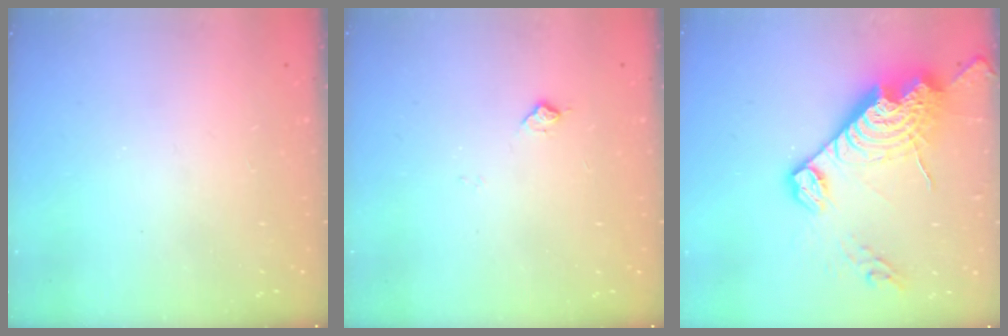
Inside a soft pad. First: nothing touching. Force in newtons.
{"total": 5.0, "press": 5.0, "slide": 0.4}
{"total": 21.7, "press": 21.6, "slide": 1.8}